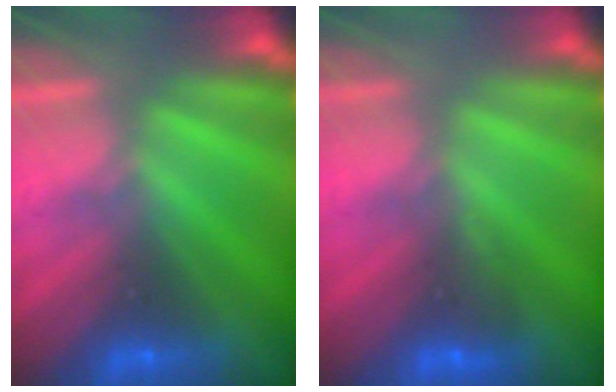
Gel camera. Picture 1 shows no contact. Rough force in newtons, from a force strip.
{"total": 2.9}